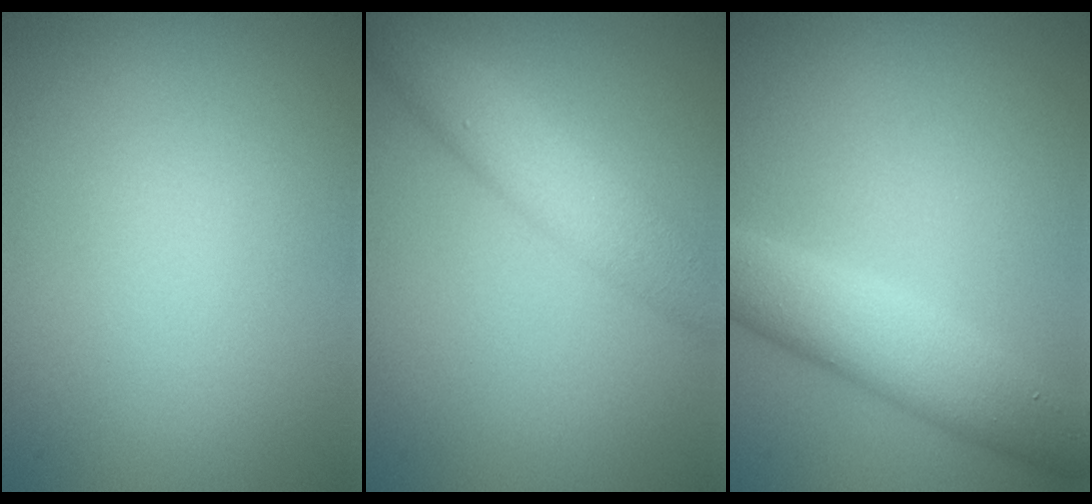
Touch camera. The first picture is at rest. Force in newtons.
{"total": 4.9, "press": 4.9, "slide": 0.1}
{"total": 5.3, "press": 5.3, "slide": 0.2}